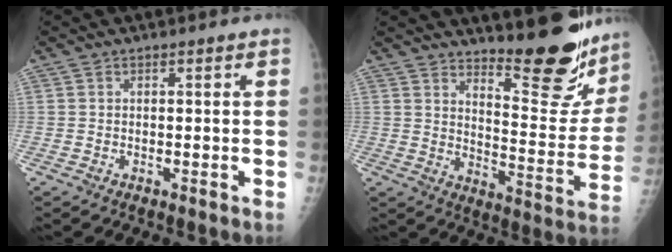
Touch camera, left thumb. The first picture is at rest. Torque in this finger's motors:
{"motor_torque": [0.22, 0.20, 0.17, -0.15, 0.11]}